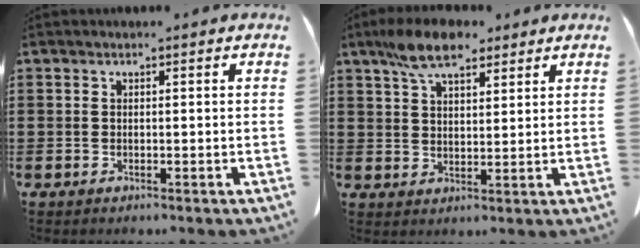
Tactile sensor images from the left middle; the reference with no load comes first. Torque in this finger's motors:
{"motor_torque": [1.49, 0.65, 0.44, 0.14]}